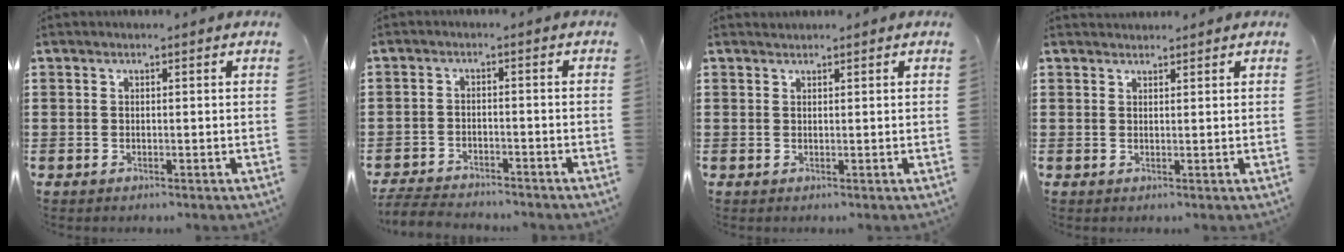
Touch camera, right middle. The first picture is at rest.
{"total": 3.8, "force": [-3.8, 0.2, 0.4], "torque": [-0.016, -0.003, -0.080]}
{"total": 0.7, "force": [0.6, 0.2, -0.1], "torque": [0.001, 0.001, 0.012]}
{"total": 1.2, "force": [1.1, 0.3, -0.1], "torque": [-0.001, 0.002, 0.023]}